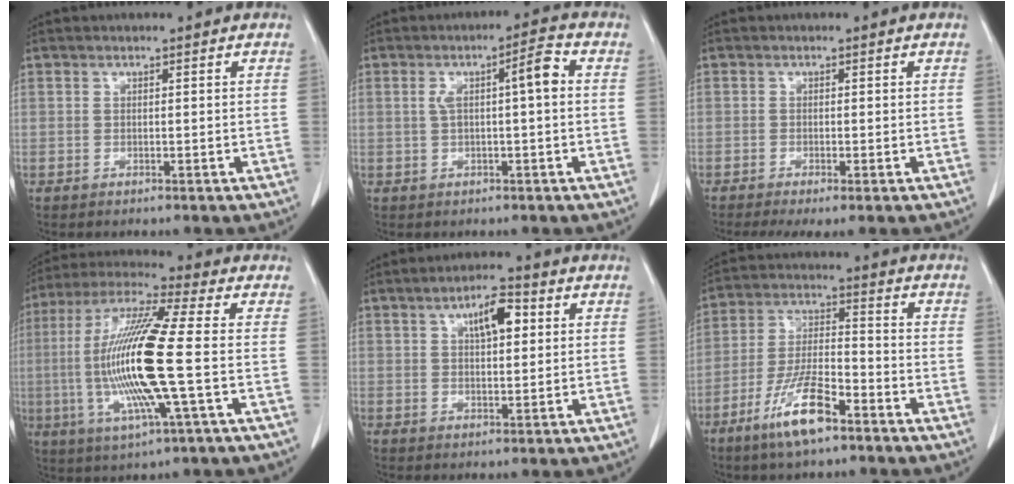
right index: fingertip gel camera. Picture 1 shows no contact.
{"total": 5.6, "force": [0.8, 0.6, 5.5], "torque": [-0.094, 0.020, 0.012]}
{"total": 3.8, "force": [-2.6, 0.6, 2.7], "torque": [-0.045, -0.012, -0.042]}
{"total": 17.5, "force": [-1.8, 0.6, 17.4], "torque": [-0.362, -0.005, -0.042]}
{"total": 6.2, "force": [2.2, 2.1, 5.4], "torque": [-0.089, 0.009, 0.036]}
{"total": 10.7, "force": [-6.6, 2.2, 8.1], "torque": [-0.162, -0.011, -0.123]}